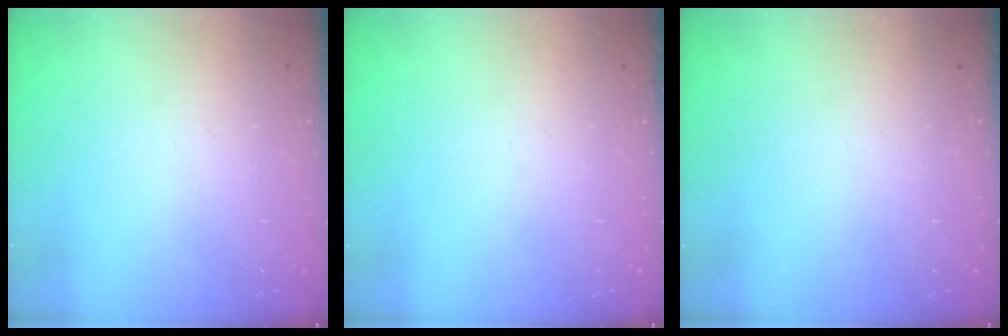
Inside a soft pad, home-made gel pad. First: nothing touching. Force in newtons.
{"total": 0.0}
{"total": 0.0}